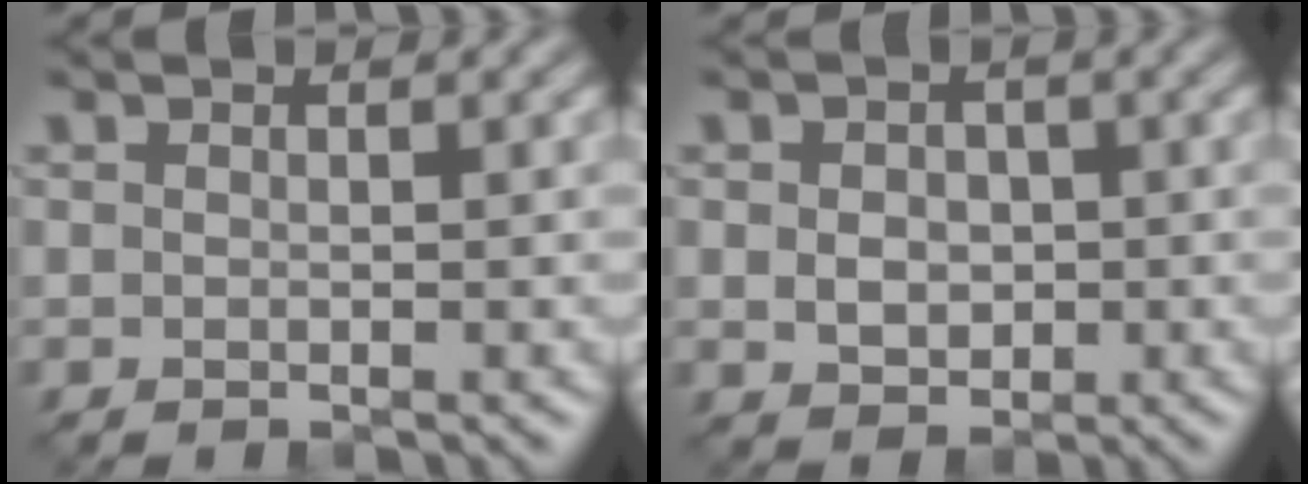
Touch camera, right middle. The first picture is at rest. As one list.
[{"total": 2.9, "force": [-0.1, 2.4, 1.7], "torque": [-0.028, -0.004, -0.004]}]